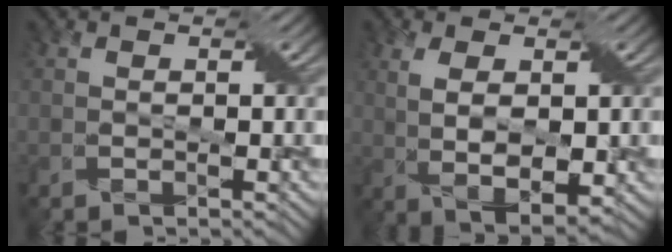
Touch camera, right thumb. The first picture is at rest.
{"total": 5.2, "force": [0.7, 2.4, 4.5], "torque": [-0.100, -0.006, 0.018]}